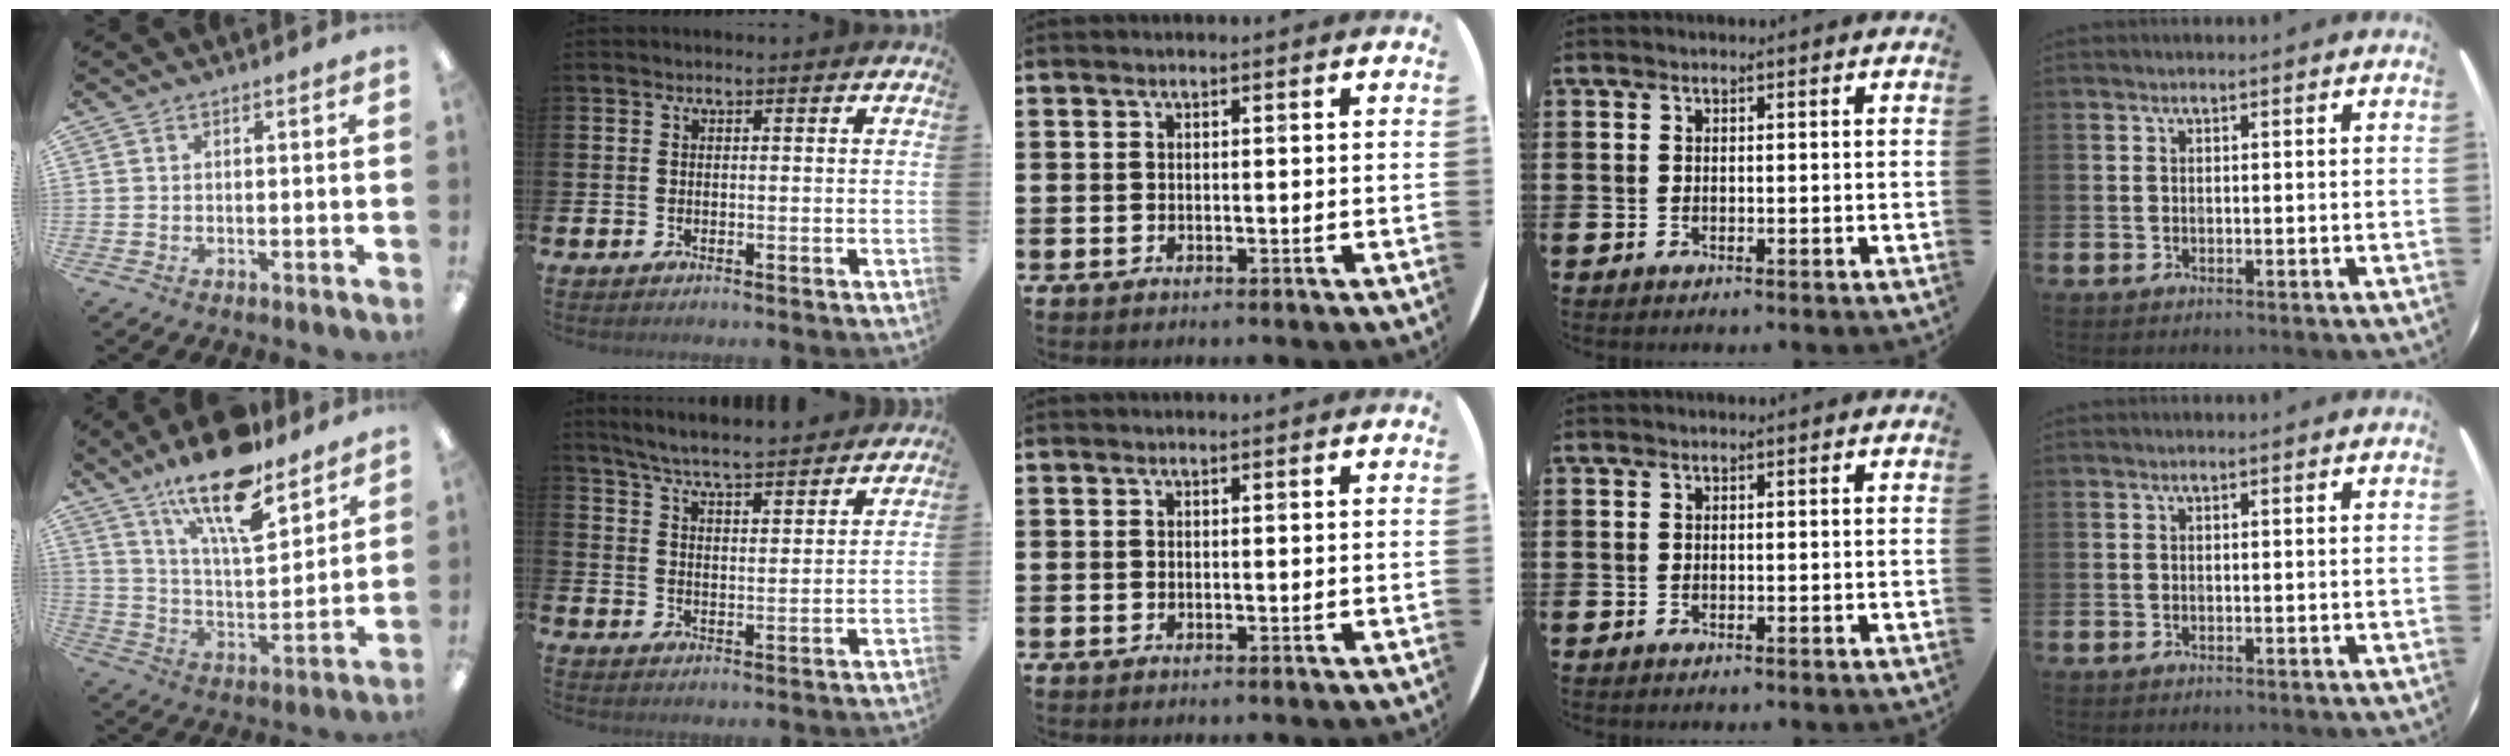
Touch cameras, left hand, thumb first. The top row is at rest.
{"thumb": {"total": 18.9, "force": [13.8, 5.6, 11.6], "torque": [-0.198, -0.081, 0.231]}, "index": {"total": 6.3, "force": [6.1, 0.1, 1.5], "torque": [-0.057, -0.042, 0.106]}}